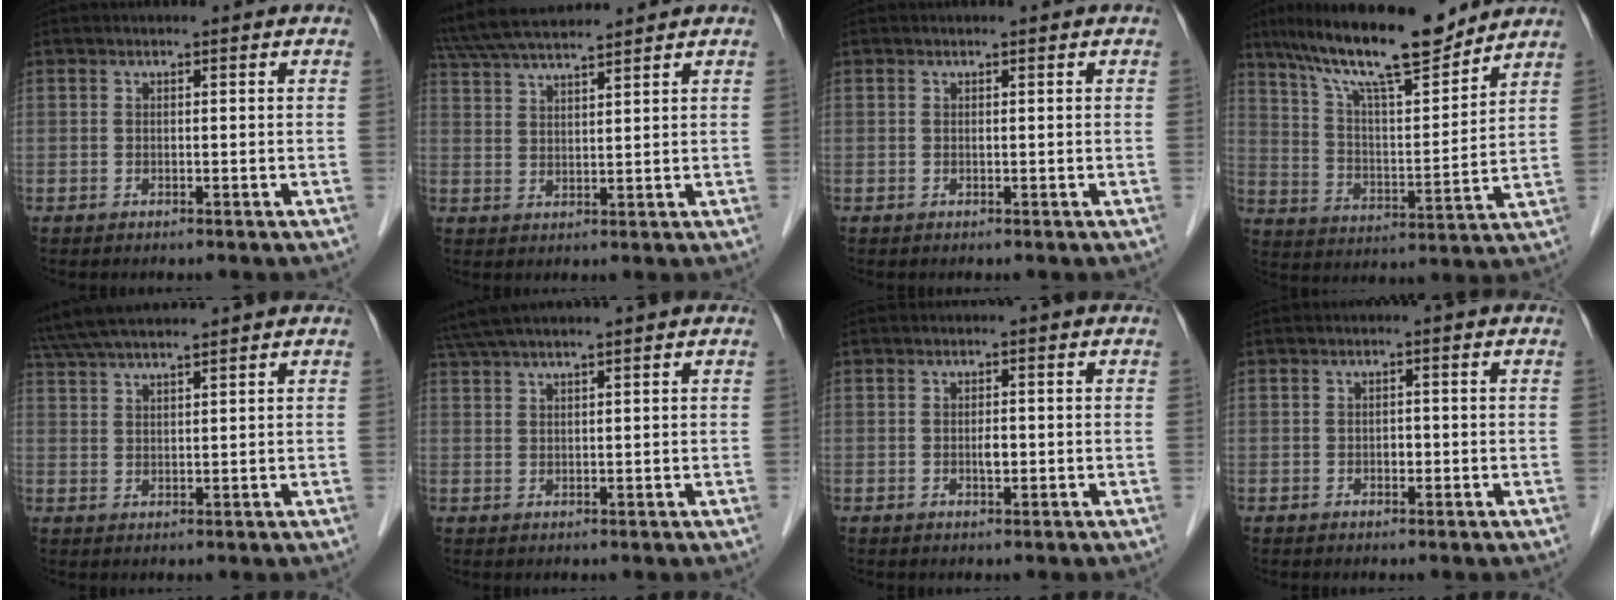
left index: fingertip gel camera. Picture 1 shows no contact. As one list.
[{"total": 10.4, "force": [9.5, 0.4, 4.2], "torque": [-0.084, 0.028, 0.167]}, {"total": 0.0}, {"total": 15.5, "force": [12.9, 2.0, 8.3], "torque": [-0.147, 0.006, 0.227]}, {"total": 9.5, "force": [8.5, 0.4, 4.1], "torque": [-0.080, 0.029, 0.150]}, {"total": 7.5, "force": [6.6, -0.1, 3.7], "torque": [-0.064, 0.035, 0.113]}, {"total": 1.3, "force": [-0.2, 0.5, 1.2], "torque": [-0.022, 0.000, -0.002]}, {"total": 0.9, "force": [-0.2, 0.6, 0.6], "torque": [-0.010, 0.002, -0.005]}]